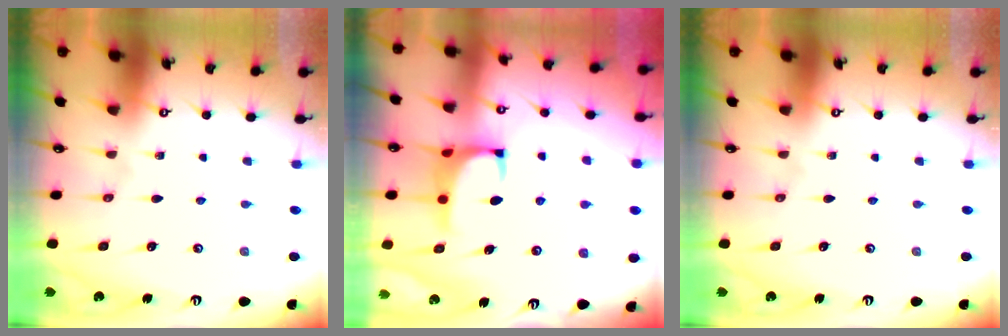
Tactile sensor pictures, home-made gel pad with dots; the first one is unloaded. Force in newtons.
{"total": 1.5, "press": 1.4, "slide": 0.5}
{"total": 0.0}